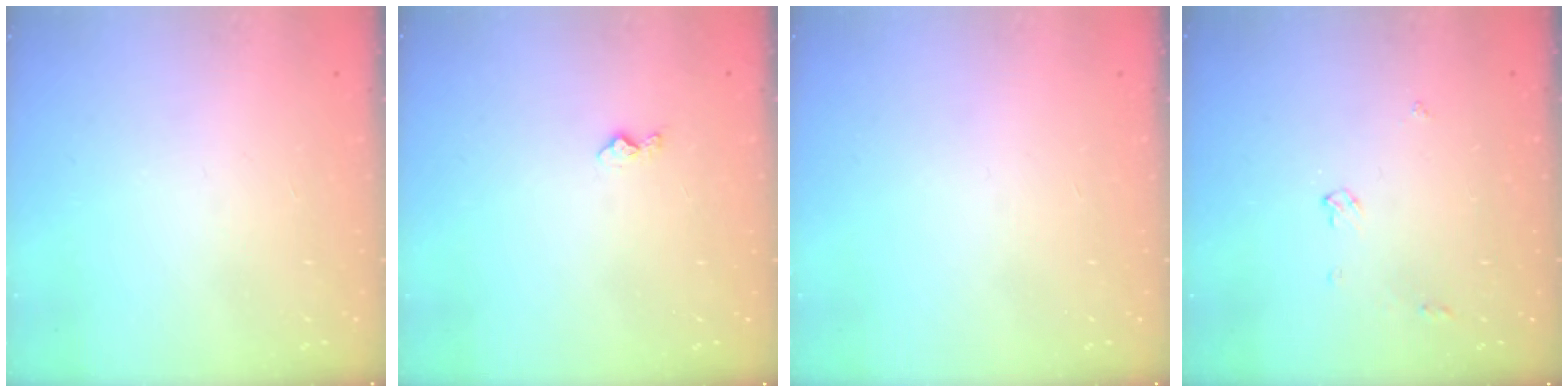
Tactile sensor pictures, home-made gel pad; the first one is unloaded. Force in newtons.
{"total": 4.0, "press": 4.0, "slide": 0.5}
{"total": 0.0}
{"total": 3.9, "press": 3.9, "slide": 0.6}